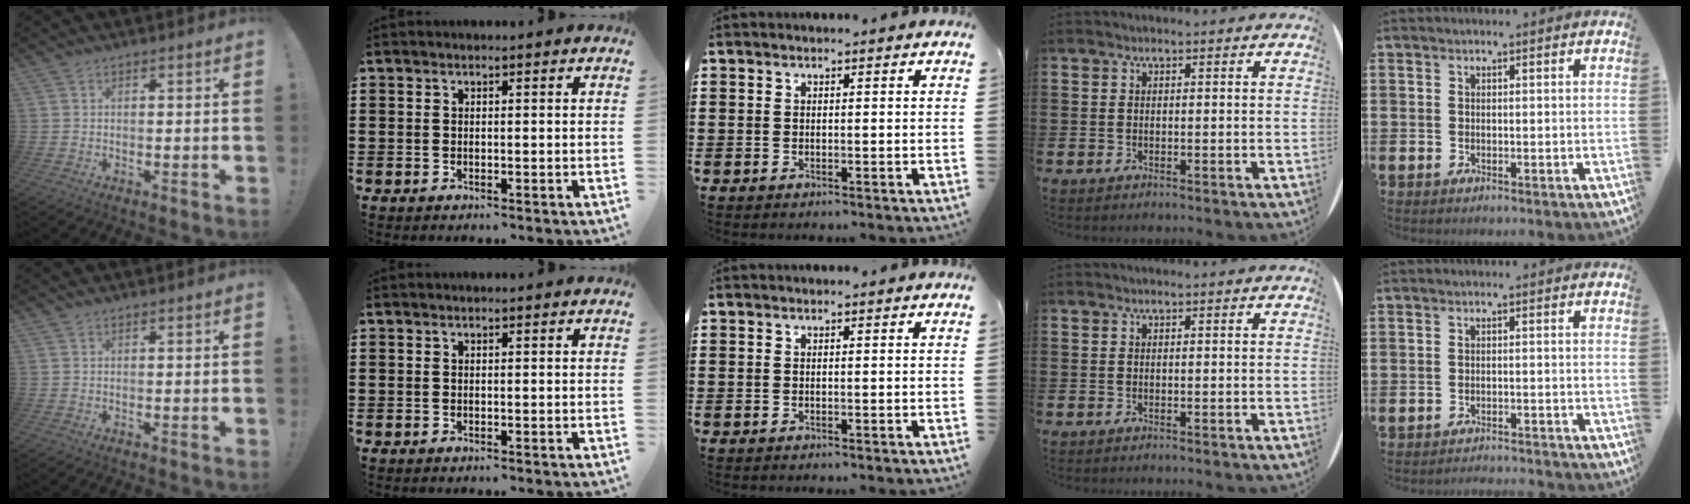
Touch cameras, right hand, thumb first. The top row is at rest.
{"little": {"total": 1.5, "force": [-1.5, -0.2, -0.1], "torque": [-0.001, 0.004, -0.031]}}